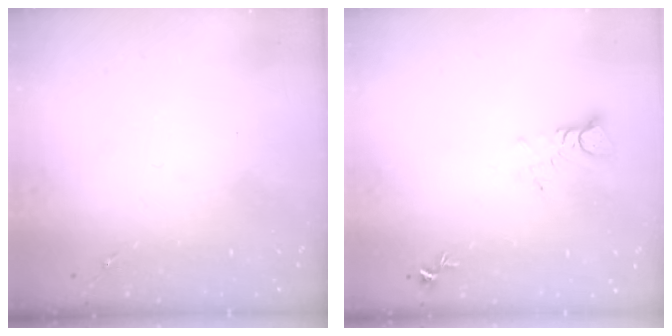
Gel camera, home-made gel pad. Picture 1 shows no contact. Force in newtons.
{"total": 4.2, "press": 4.2, "slide": 0.5}